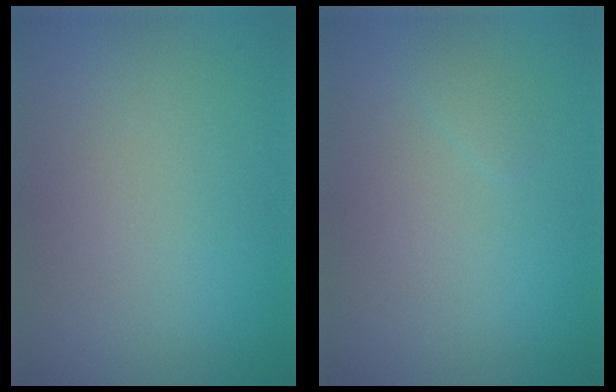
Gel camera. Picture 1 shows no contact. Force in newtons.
{"total": 0.6, "press": 0.6, "slide": 0.1}